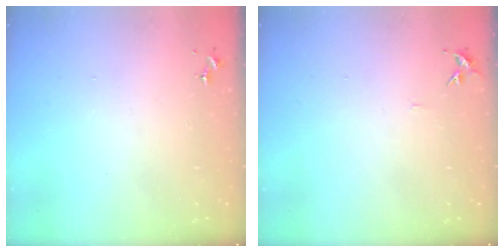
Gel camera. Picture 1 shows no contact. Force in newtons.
{"total": 4.5, "press": 4.5, "slide": 0.5}